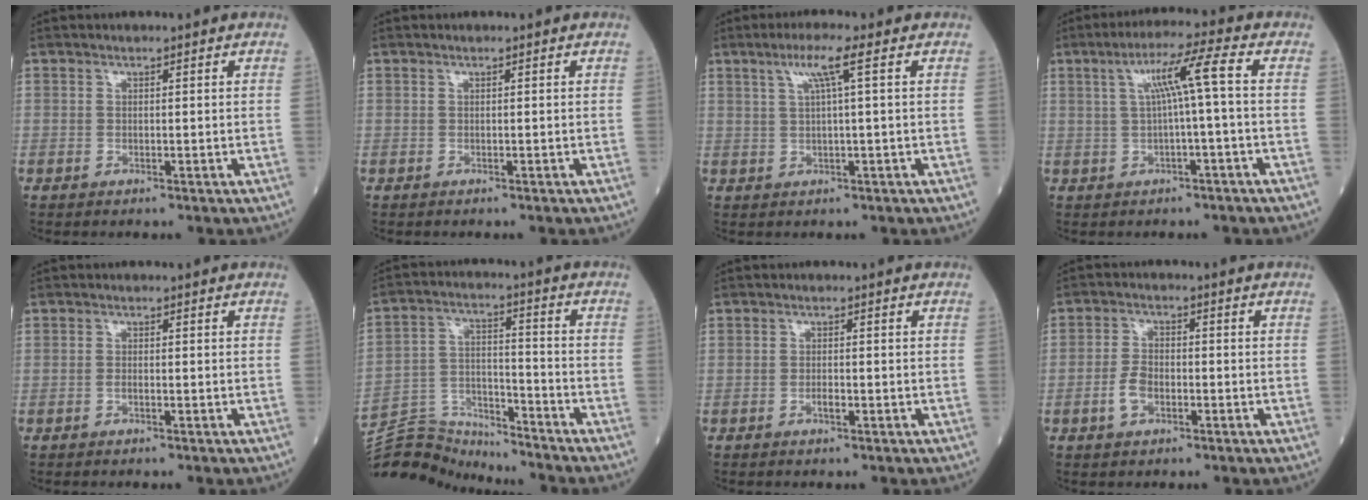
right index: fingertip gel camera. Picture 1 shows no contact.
{"total": 0.0}
{"total": 4.4, "force": [1.7, -0.6, 4.0], "torque": [-0.079, 0.009, 0.033]}
{"total": 6.7, "force": [0.7, -0.8, 6.6], "torque": [-0.116, 0.019, 0.015]}
{"total": 0.7, "force": [-0.3, 0.3, 0.6], "torque": [-0.011, 0.001, -0.004]}
{"total": 11.2, "force": [-11.1, 1.3, -0.8], "torque": [0.007, 0.043, -0.203]}
{"total": 1.2, "force": [-0.5, 0.4, 1.0], "torque": [-0.019, 0.001, -0.009]}
{"total": 4.0, "force": [-1.4, 2.3, 2.9], "torque": [-0.061, 0.005, -0.028]}